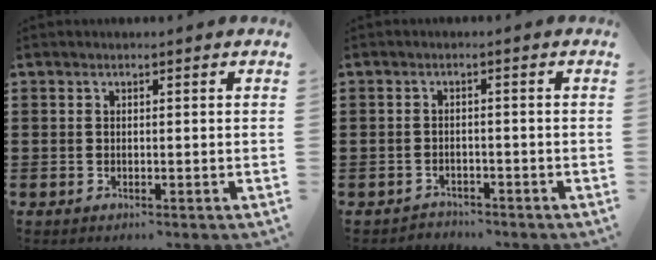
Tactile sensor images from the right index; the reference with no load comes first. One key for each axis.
{"total": 1.8, "fx": -1.7, "fy": 0.6, "fz": -0.1, "tx": -0.003, "ty": 0.003, "tz": -0.039}